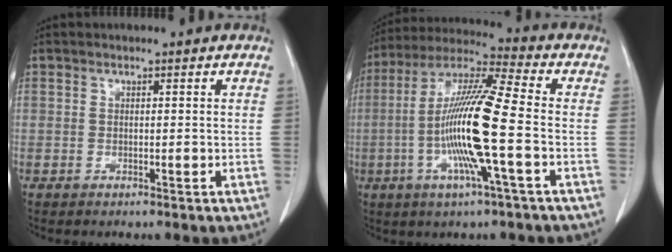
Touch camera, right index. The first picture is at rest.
{"total": 15.2, "force": [-2.9, -0.1, 15.0], "torque": [-0.295, -0.002, -0.066]}